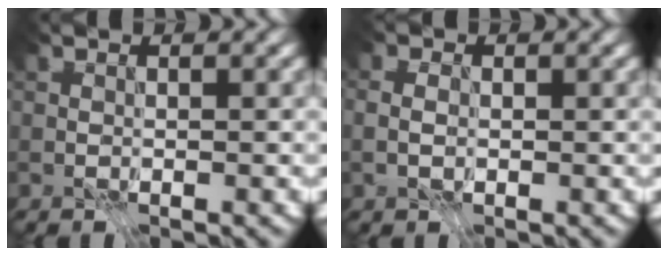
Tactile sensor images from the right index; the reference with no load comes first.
{"total": 2.1, "force": [-0.1, 1.5, 1.5], "torque": [-0.026, 0.006, -0.007]}